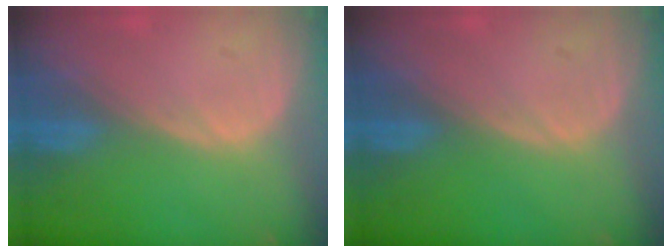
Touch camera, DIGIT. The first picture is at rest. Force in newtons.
{"total": 0.0}